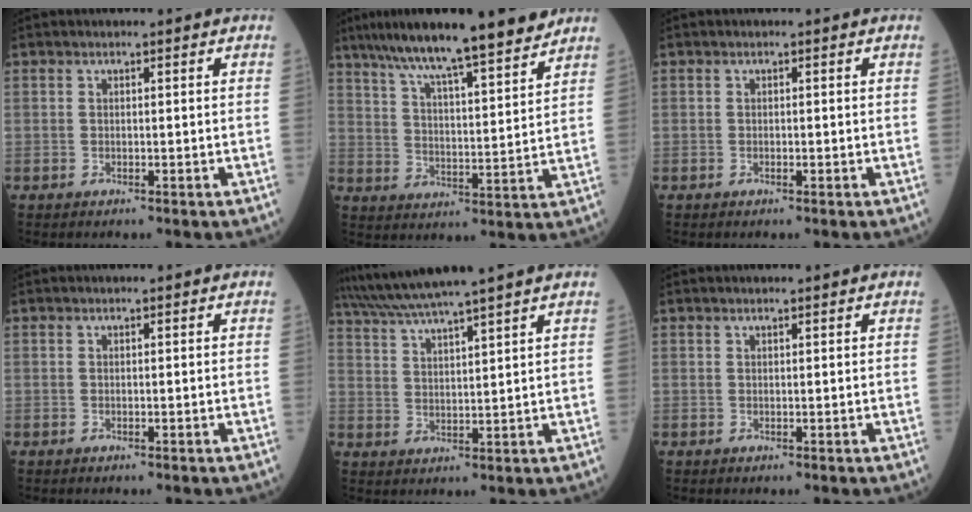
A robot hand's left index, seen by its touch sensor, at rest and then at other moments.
{"total": 15.7, "force": [13.1, 0.8, 8.6], "torque": [-0.136, 0.013, 0.202]}
{"total": 0.0}
{"total": 0.0}
{"total": 11.2, "force": [9.7, -2.0, 5.2], "torque": [-0.096, 0.018, 0.161]}
{"total": 0.9, "force": [0.8, -0.1, 0.3], "torque": [-0.008, 0.006, 0.014]}